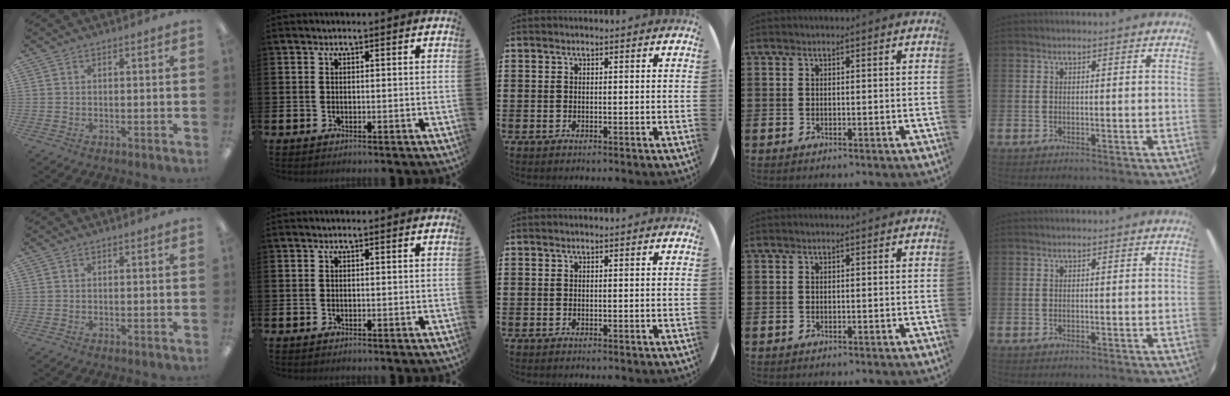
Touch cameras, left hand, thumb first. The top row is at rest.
{}